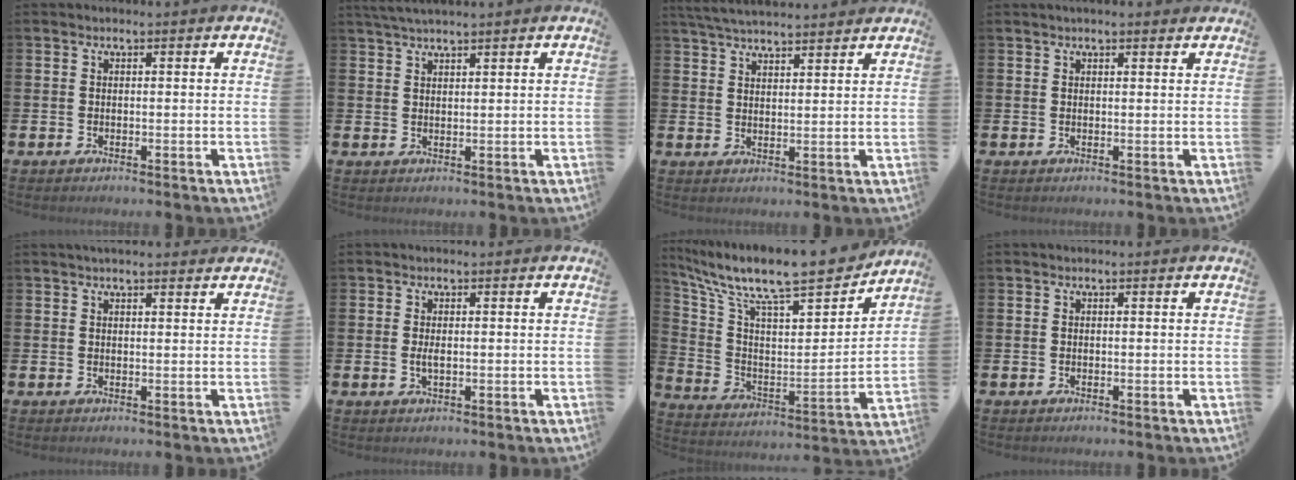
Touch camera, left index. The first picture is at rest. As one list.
[{"total": 2.8, "force": [2.6, 0.1, 1.0], "torque": [-0.029, 0.000, 0.049]}, {"total": 4.5, "force": [4.4, 0.3, 0.9], "torque": [-0.033, -0.016, 0.081]}, {"total": 1.4, "force": [1.3, 0.2, 0.5], "torque": [0.001, -0.001, 0.022]}, {"total": 2.1, "force": [2.1, 0.3, 0.5], "torque": [-0.002, -0.007, 0.035]}, {"total": 1.4, "force": [0.0, 0.5, 1.3], "torque": [-0.023, 0.002, -0.003]}, {"total": 12.7, "force": [10.8, 2.9, 6.0], "torque": [-0.138, -0.083, 0.179]}, {"total": 0.0}]